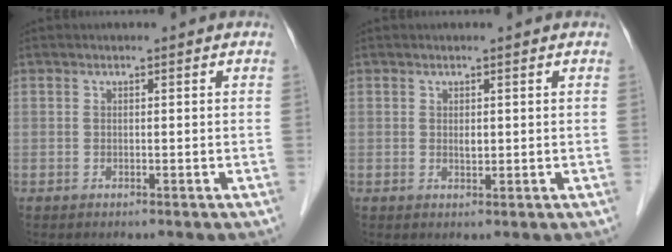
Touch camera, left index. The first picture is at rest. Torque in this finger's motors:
{"motor_torque": [0.44, 0.10, 0.00, 0.03]}